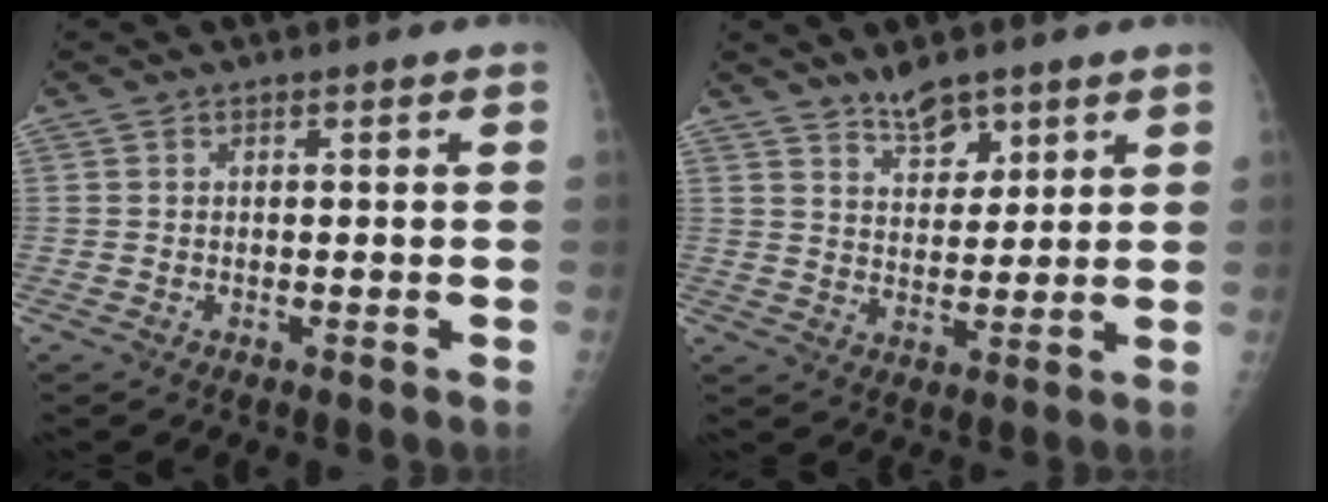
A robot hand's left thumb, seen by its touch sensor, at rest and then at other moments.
{"total": 6.3, "force": [4.9, 2.9, 2.8], "torque": [-0.022, -0.038, 0.087]}